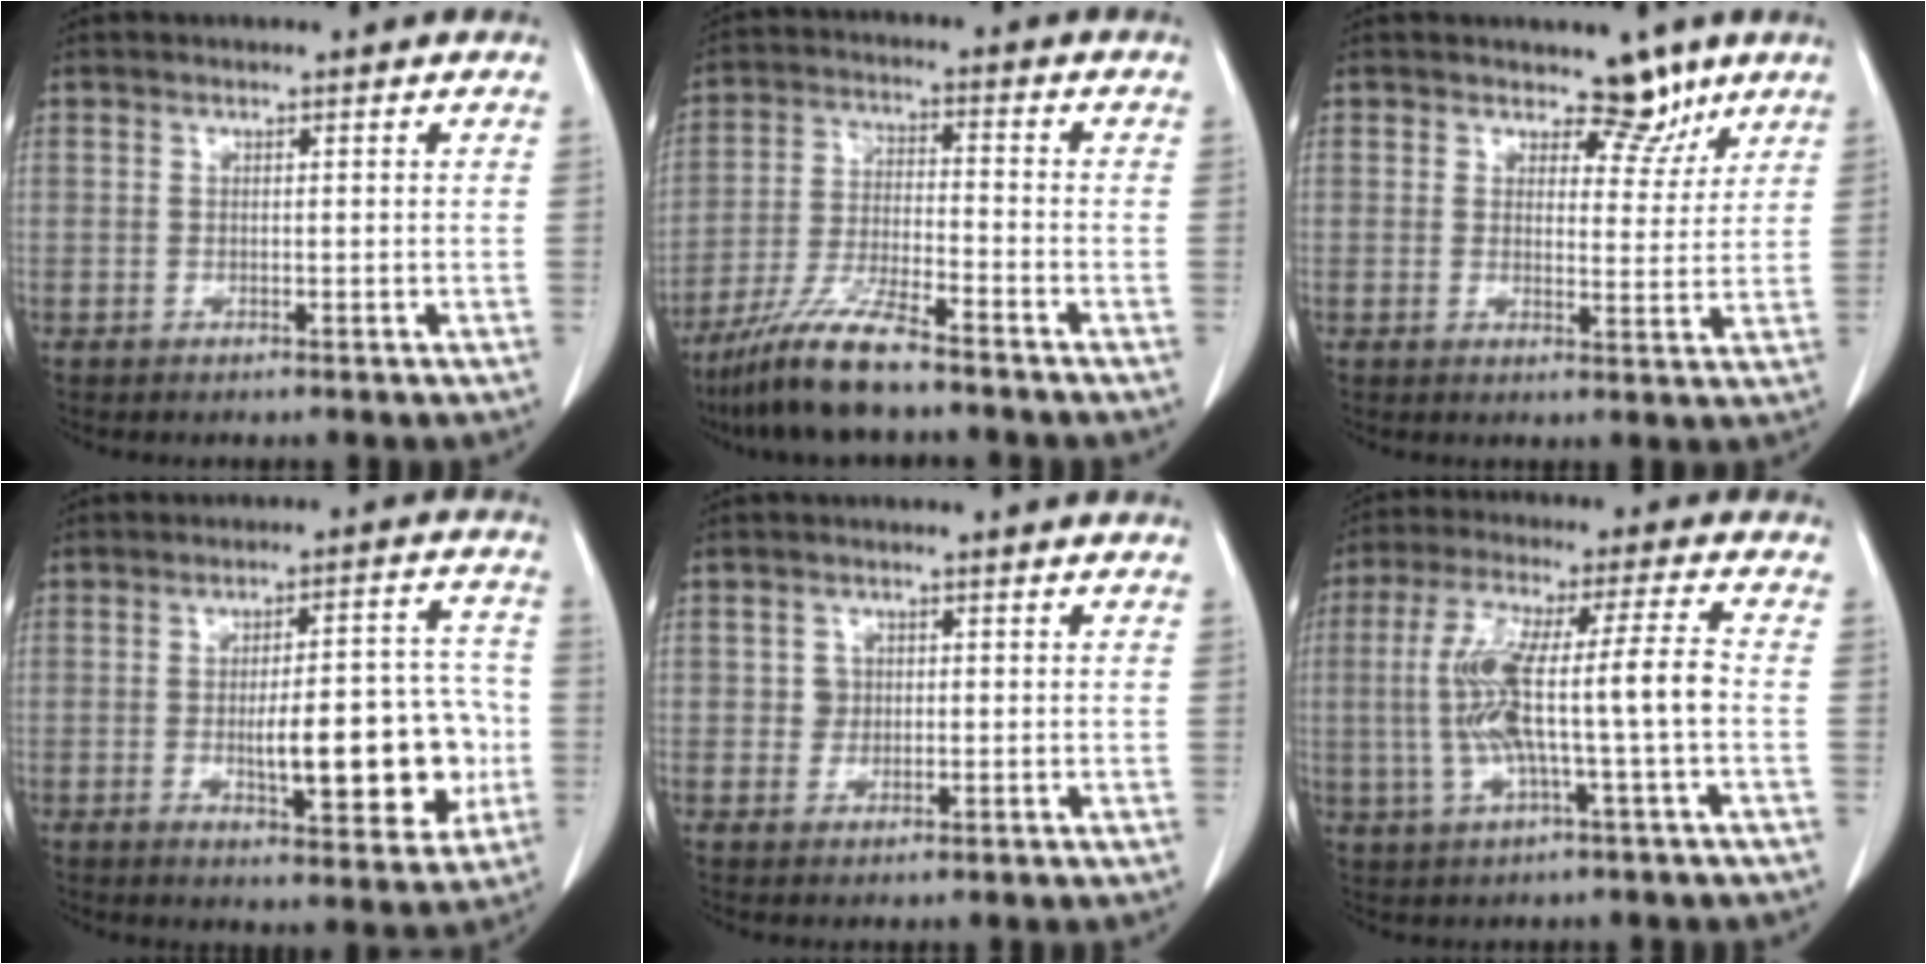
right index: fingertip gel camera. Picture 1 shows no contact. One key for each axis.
{"total": 9.8, "fx": -7.7, "fy": 0.7, "fz": 5.9, "tx": -0.120, "ty": -0.024, "tz": -0.147}
{"total": 5.3, "fx": 4.0, "fy": 2.7, "fz": 1.9, "tx": -0.004, "ty": -0.005, "tz": 0.058}
{"total": 14.2, "fx": -2.6, "fy": 4.3, "fz": 13.3, "tx": -0.177, "ty": 0.022, "tz": -0.026}
{"total": 2.3, "fx": 0.2, "fy": 2.2, "fz": 0.7, "tx": -0.004, "ty": 0.006, "tz": 0.006}
{"total": 12.5, "fx": -1.2, "fy": 0.7, "fz": 12.4, "tx": -0.243, "ty": 0.026, "tz": -0.020}